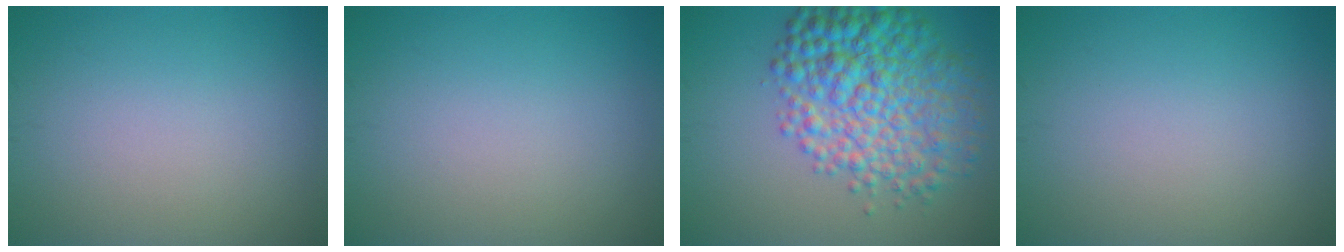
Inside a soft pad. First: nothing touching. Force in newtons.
{"total": 0.0}
{"total": 8.5, "press": 8.5, "slide": 0.1}
{"total": 0.0}